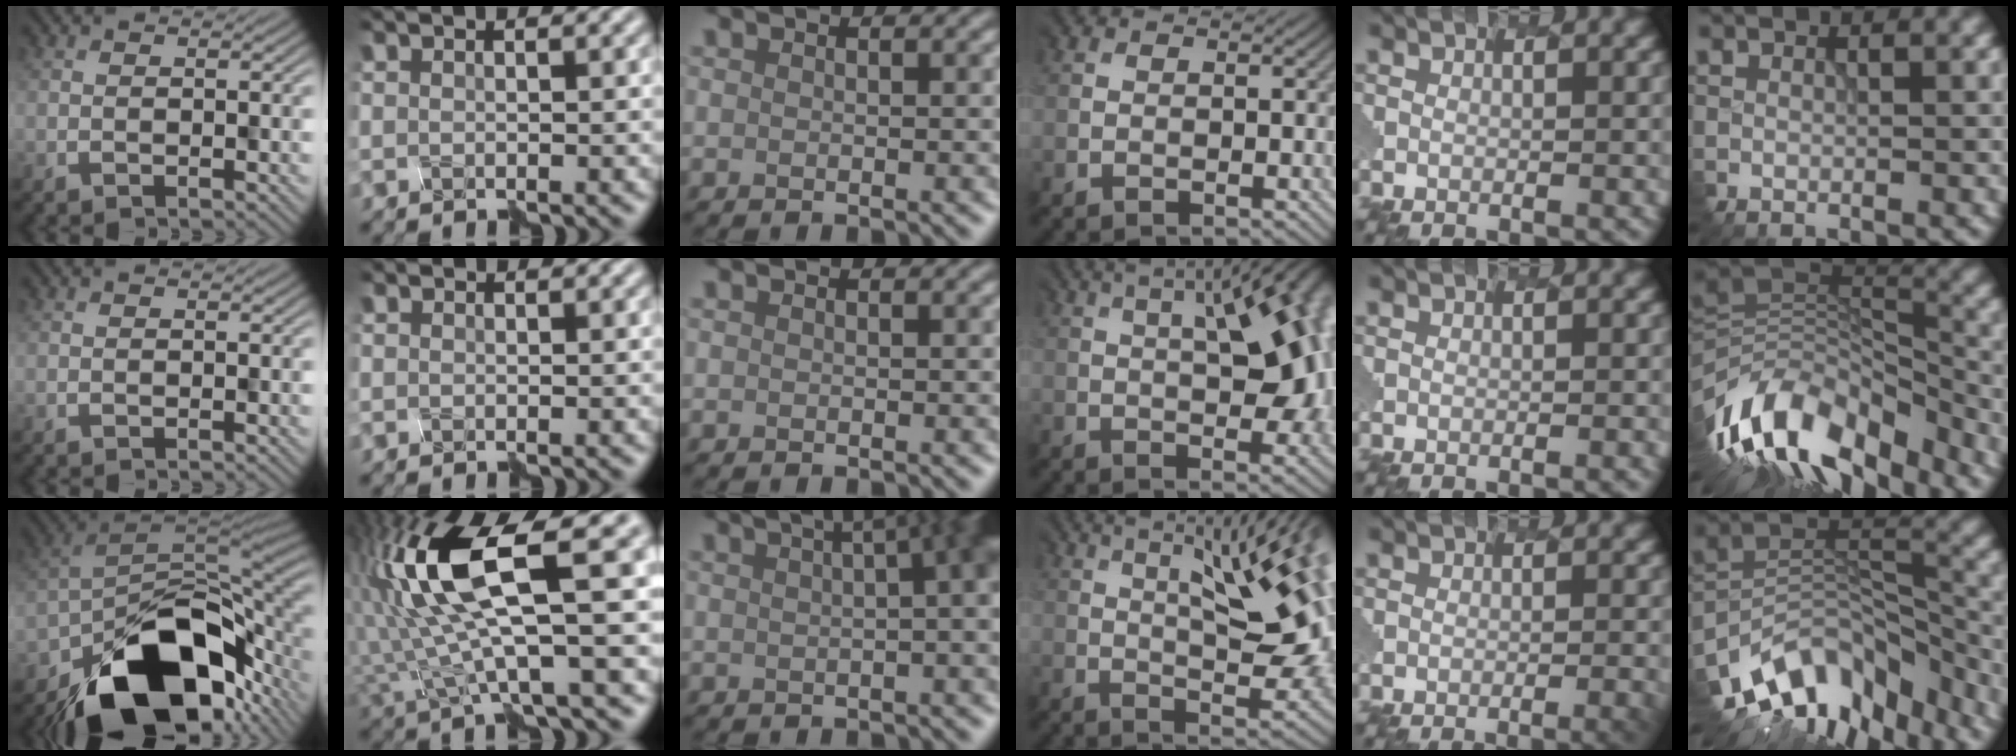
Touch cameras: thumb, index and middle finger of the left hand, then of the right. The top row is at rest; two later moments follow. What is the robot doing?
{"motion": "disassemble", "object": "spray bottle"}